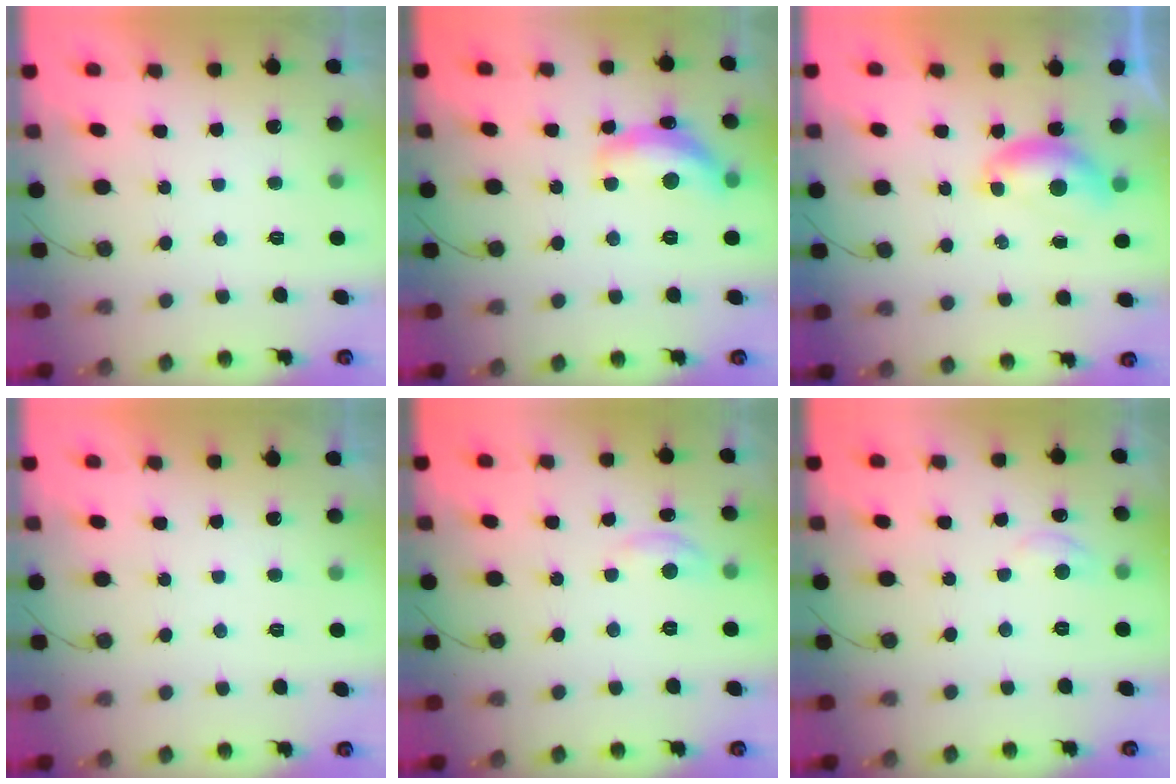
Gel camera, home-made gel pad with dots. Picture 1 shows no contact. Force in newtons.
{"total": 13.4, "press": 13.3, "slide": 0.7}
{"total": 6.8, "press": 6.7, "slide": 0.8}
{"total": 0.0}
{"total": 4.4, "press": 4.4, "slide": 0.5}
{"total": 6.3, "press": 6.2, "slide": 0.7}